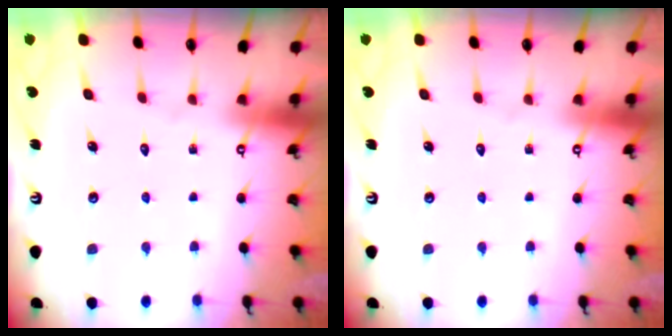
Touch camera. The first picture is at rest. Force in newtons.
{"total": 0.0}